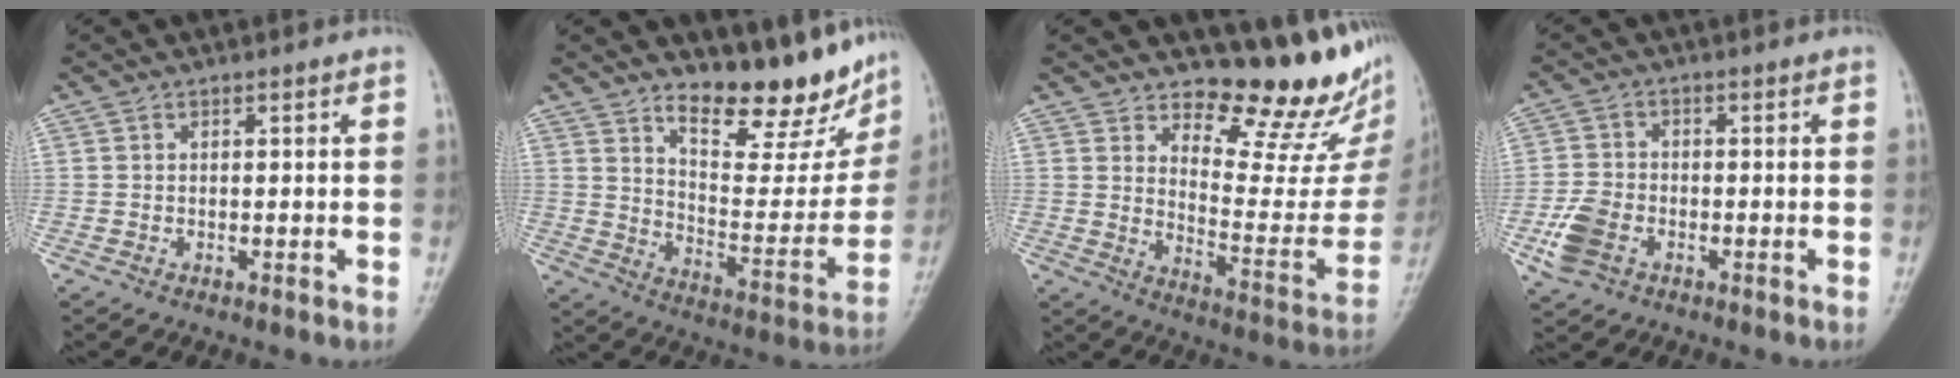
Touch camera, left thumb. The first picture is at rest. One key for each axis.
{"total": 16.6, "fx": 13.0, "fy": 5.7, "fz": 8.6, "tx": -0.070, "ty": -0.098, "tz": 0.198}
{"total": 15.4, "fx": 12.4, "fy": 4.7, "fz": 7.9, "tx": -0.058, "ty": -0.117, "tz": 0.177}
{"total": 6.4, "fx": -2.8, "fy": 4.4, "fz": 3.8, "tx": -0.083, "ty": 0.010, "tz": -0.053}